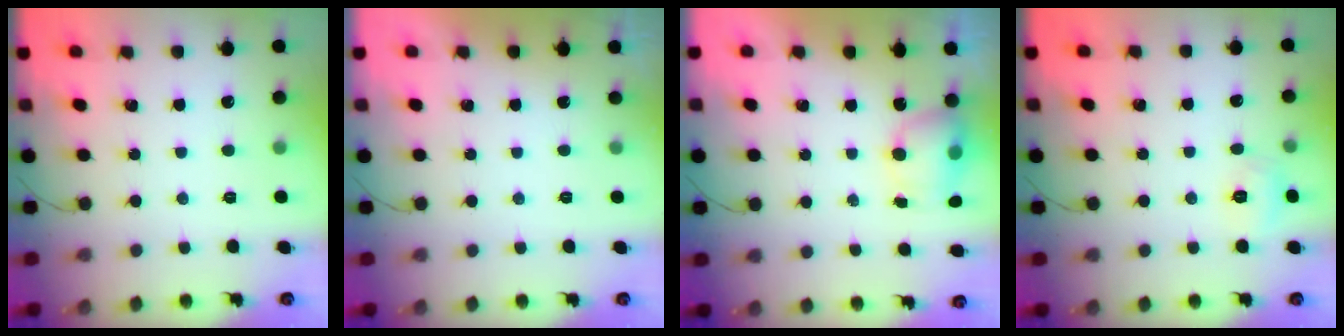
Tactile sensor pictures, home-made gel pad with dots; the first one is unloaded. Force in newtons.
{"total": 0.0}
{"total": 6.3, "press": 6.2, "slide": 0.7}
{"total": 5.2, "press": 5.1, "slide": 1.1}